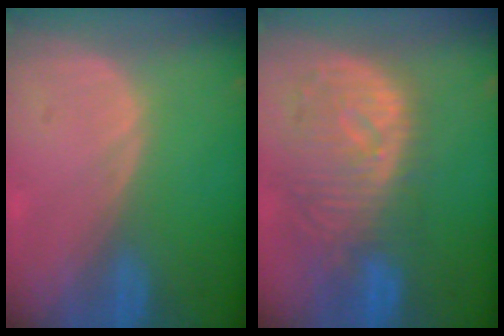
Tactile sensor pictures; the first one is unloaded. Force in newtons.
{"total": 11.0, "press": 9.7, "slide": 5.3}